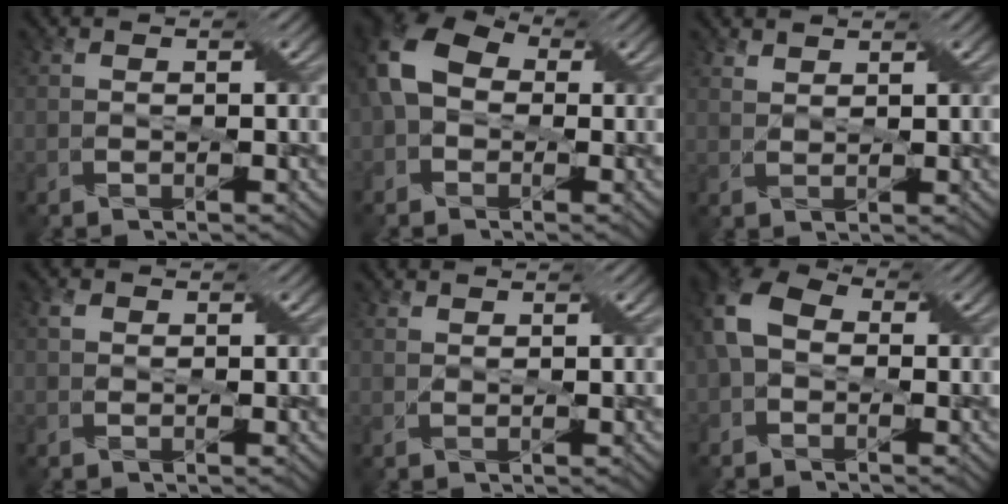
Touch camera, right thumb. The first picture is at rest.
{"total": 9.5, "force": [0.5, 7.2, 6.2], "torque": [-0.159, 0.015, -0.004]}
{"total": 1.9, "force": [1.7, 0.6, 0.6], "torque": [-0.015, -0.003, 0.039]}
{"total": 1.1, "force": [0.4, 0.9, 0.5], "torque": [-0.011, 0.003, 0.007]}
{"total": 1.0, "force": [0.9, 0.2, 0.2], "torque": [-0.011, 0.002, 0.022]}
{"total": 7.3, "force": [0.0, 5.4, 4.9], "torque": [-0.129, 0.012, -0.013]}